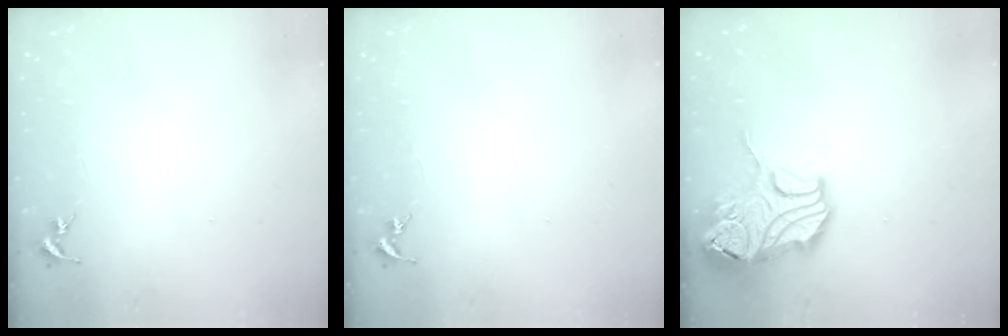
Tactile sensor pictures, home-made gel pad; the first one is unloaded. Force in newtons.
{"total": 0.0}
{"total": 15.7, "press": 15.6, "slide": 2.3}